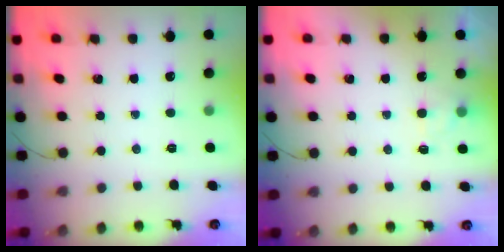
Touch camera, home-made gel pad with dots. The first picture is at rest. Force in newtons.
{"total": 2.7, "press": 2.3, "slide": 1.4}